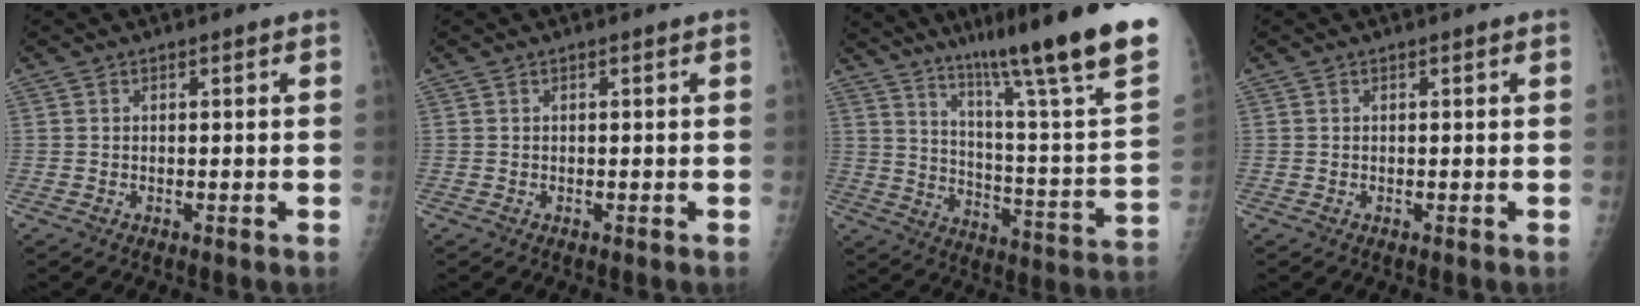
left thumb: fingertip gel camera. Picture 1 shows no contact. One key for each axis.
{"total": 0.0}
{"total": 27.7, "fx": 20.4, "fy": 0.8, "fz": 18.7, "tx": -0.266, "ty": -0.116, "tz": 0.294}
{"total": 0.0}